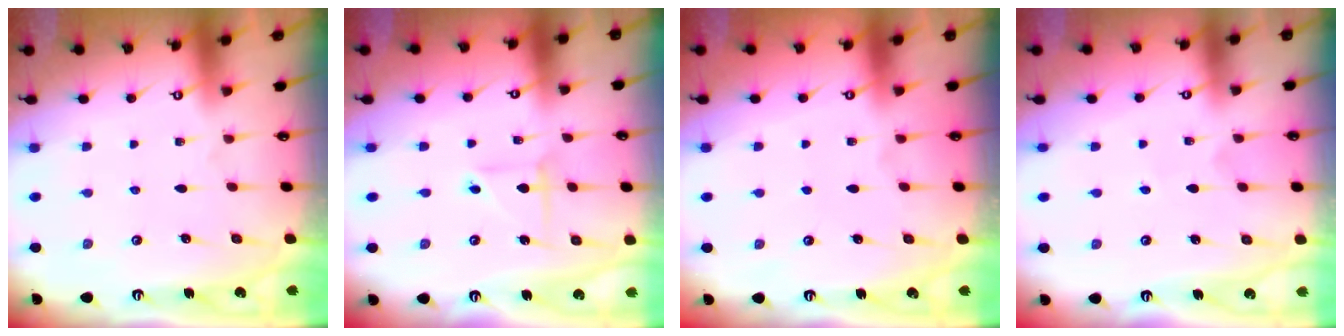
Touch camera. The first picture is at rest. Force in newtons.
{"total": 3.2, "press": 3.2, "slide": 0.4}
{"total": 0.0}
{"total": 2.8, "press": 2.7, "slide": 0.3}